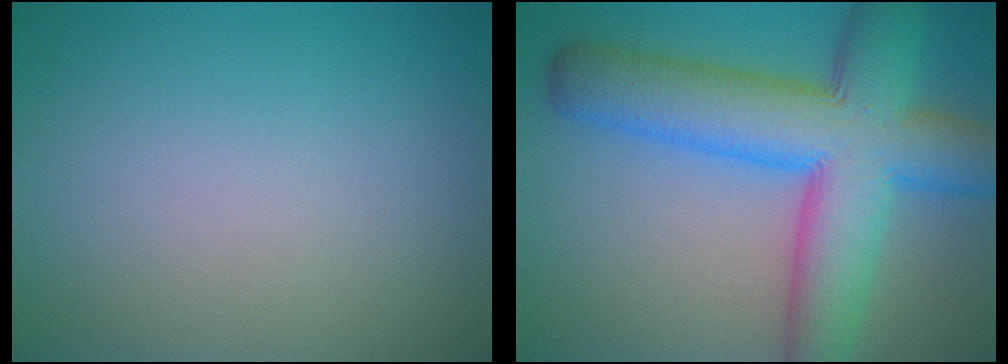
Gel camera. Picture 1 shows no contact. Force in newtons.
{"total": 11.5, "press": 11.5, "slide": 0.3}